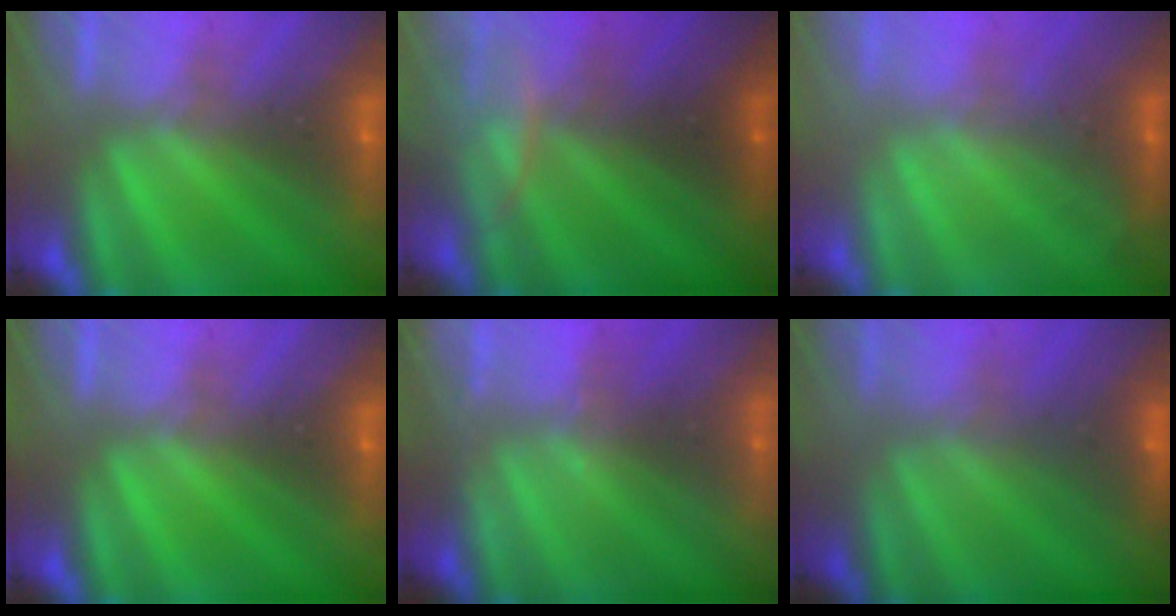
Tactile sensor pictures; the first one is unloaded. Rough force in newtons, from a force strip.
{"total": 2.8}
{"total": 2.2}
{"total": 0.0}
{"total": 2.3}
{"total": 2.4}